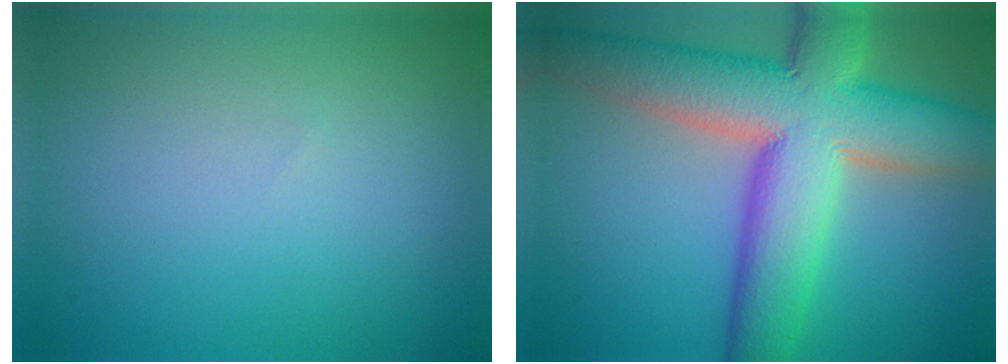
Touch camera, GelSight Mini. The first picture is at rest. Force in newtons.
{"total": 13.4, "press": 13.4, "slide": 1.0}